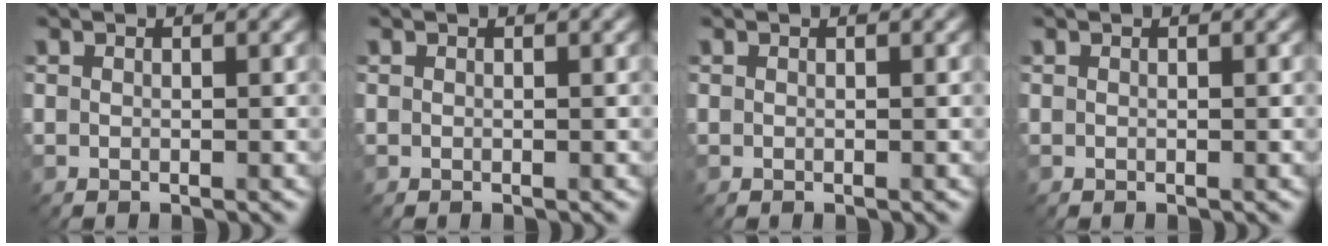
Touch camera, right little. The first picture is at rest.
{"total": 0.0}
{"total": 0.0}
{"total": 0.0}